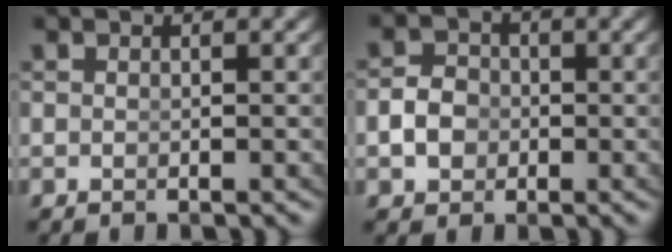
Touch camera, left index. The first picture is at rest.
{"total": 3.0, "force": [-0.9, 2.6, 1.2], "torque": [-0.022, -0.004, -0.017]}